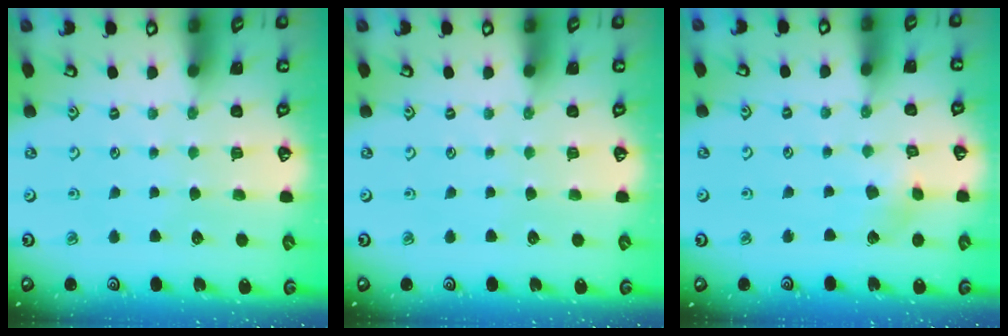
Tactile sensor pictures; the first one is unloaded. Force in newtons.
{"total": 0.0}
{"total": 3.5, "press": 3.5, "slide": 0.4}